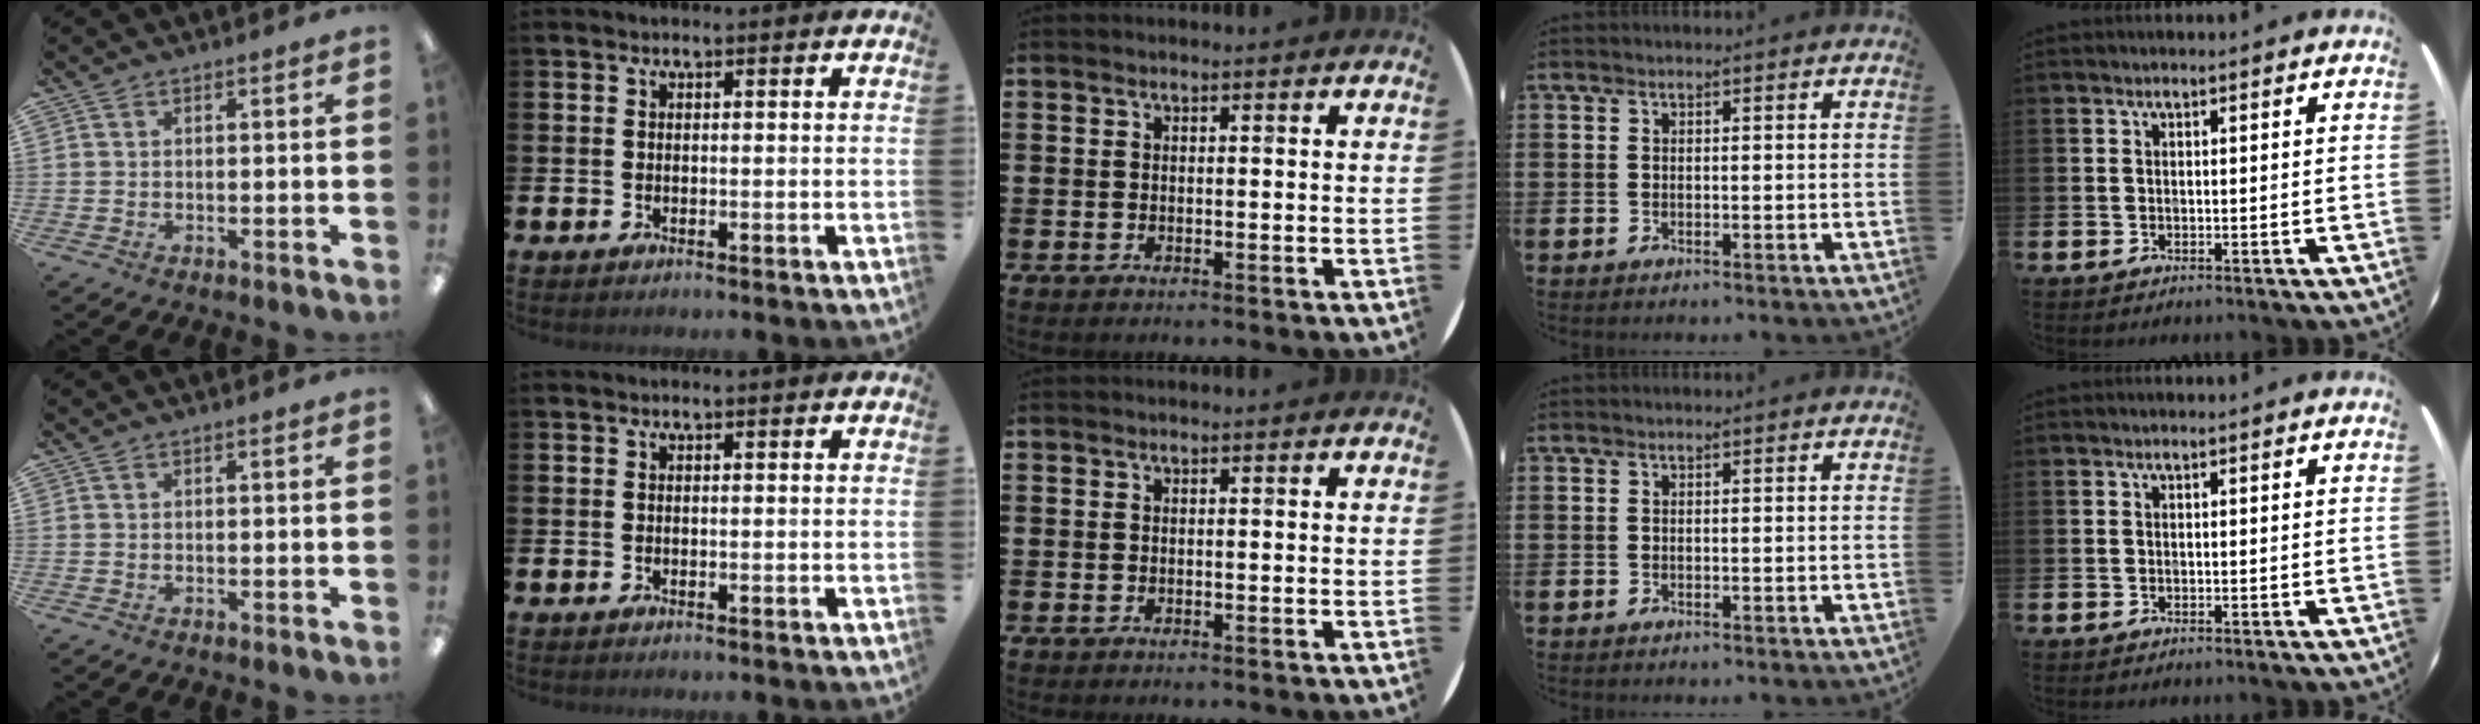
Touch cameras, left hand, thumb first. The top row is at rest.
{}